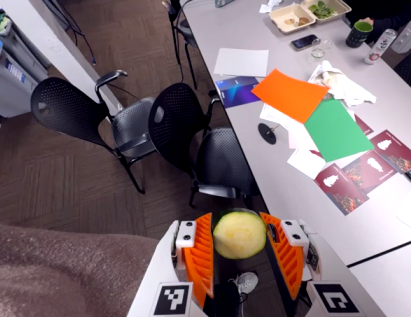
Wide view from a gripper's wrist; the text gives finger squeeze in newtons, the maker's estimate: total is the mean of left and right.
{"total": 12.5, "left": 13.1, "right": 11.8}